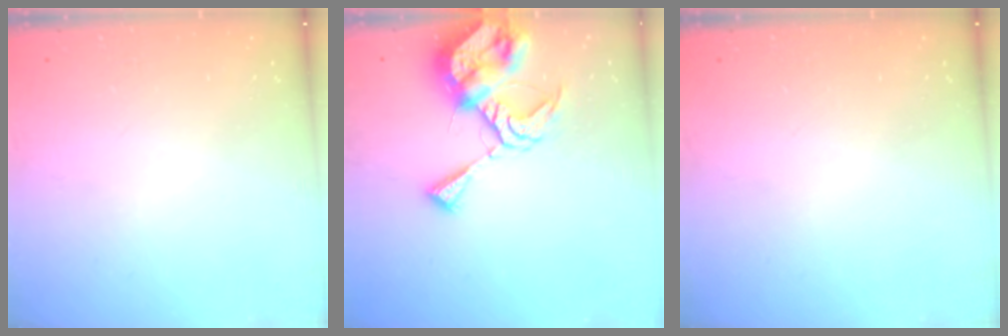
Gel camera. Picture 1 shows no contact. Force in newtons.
{"total": 11.5, "press": 11.4, "slide": 1.4}
{"total": 0.0}